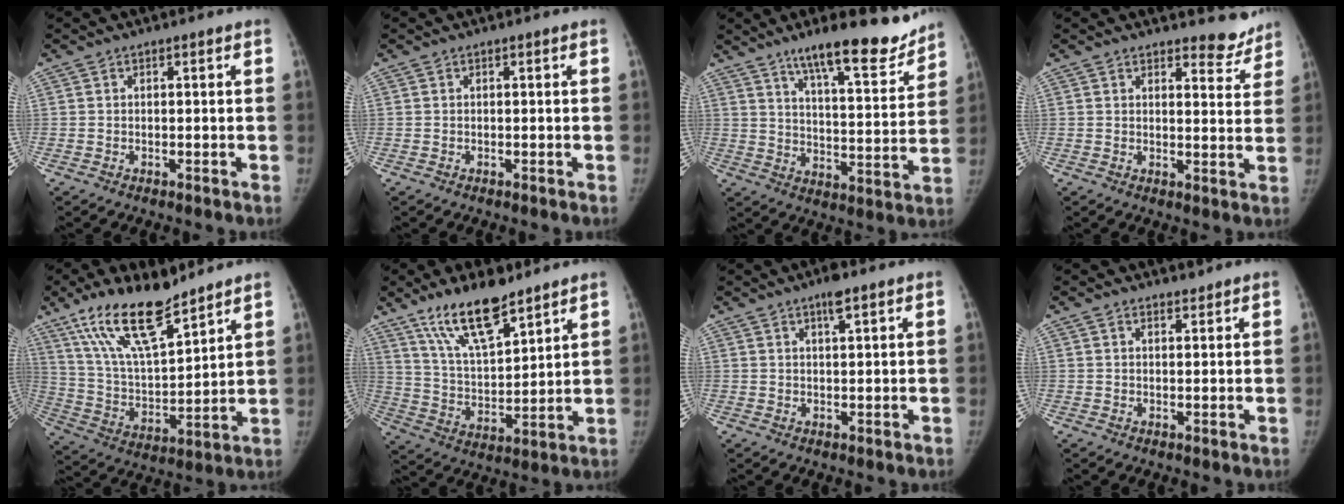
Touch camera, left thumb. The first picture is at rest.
{"total": 0.0}
{"total": 16.9, "force": [13.0, 3.7, 10.2], "torque": [-0.115, -0.078, 0.203]}
{"total": 6.1, "force": [5.6, 2.1, 1.4], "torque": [0.013, -0.042, 0.064]}
{"total": 18.5, "force": [13.0, 5.8, 11.9], "torque": [-0.190, -0.062, 0.249]}
{"total": 14.8, "force": [10.6, 4.9, 9.1], "torque": [-0.138, -0.061, 0.203]}
{"total": 4.0, "force": [2.7, 0.8, 2.8], "torque": [-0.045, -0.012, 0.046]}
{"total": 1.6, "force": [1.4, 0.7, 0.4], "torque": [0.000, -0.010, 0.022]}